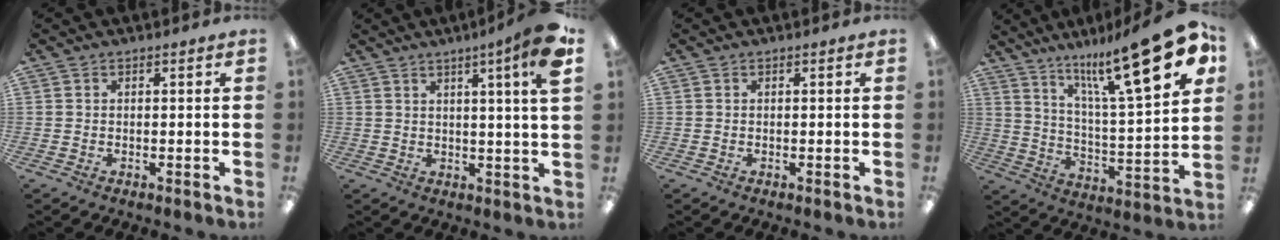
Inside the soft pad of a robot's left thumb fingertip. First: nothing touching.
{"total": 8.3, "force": [4.3, 0.0, 7.2], "torque": [-0.102, -0.018, 0.063]}
{"total": 0.0}
{"total": 22.6, "force": [14.4, 5.5, 16.5], "torque": [-0.245, -0.088, 0.227]}